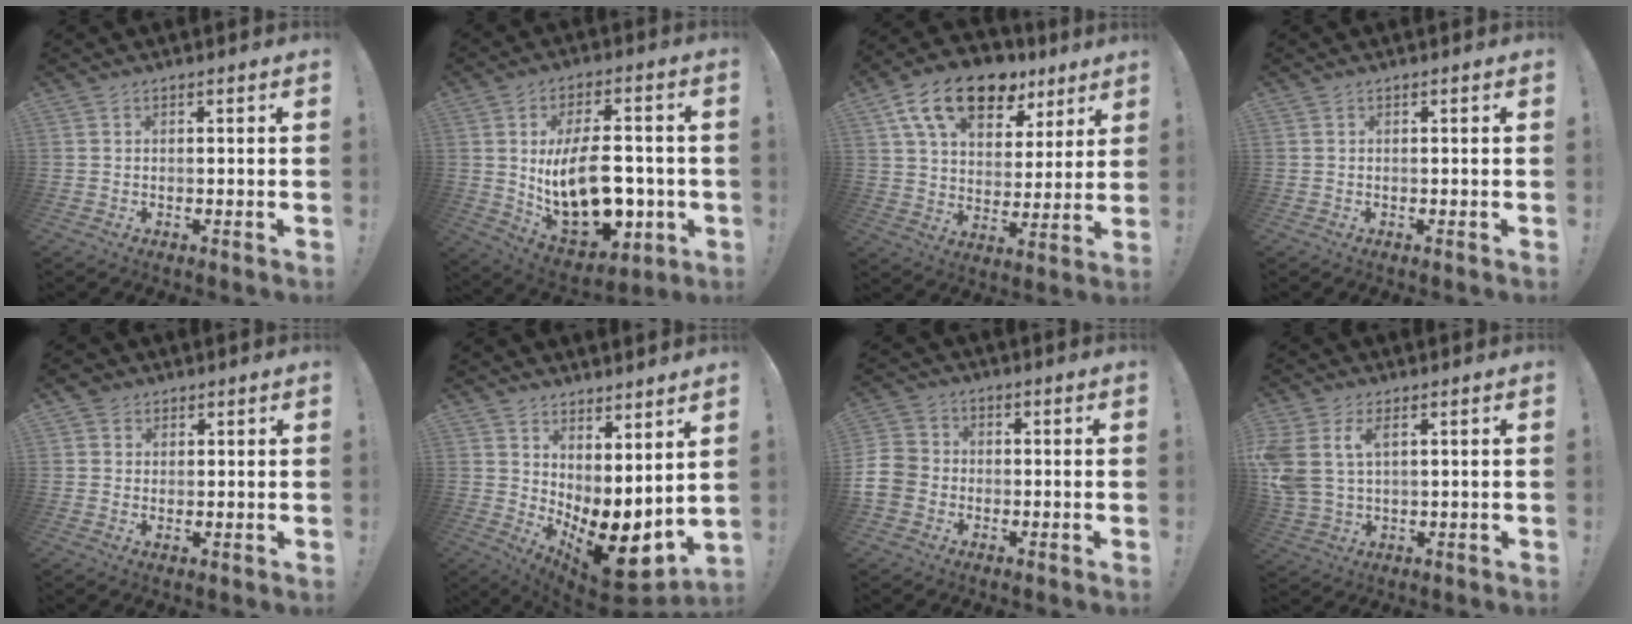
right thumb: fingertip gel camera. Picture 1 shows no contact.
{"total": 21.0, "force": [-1.4, 12.0, 17.2], "torque": [-0.291, -0.005, -0.014]}
{"total": 17.7, "force": [10.6, 9.9, 10.1], "torque": [-0.167, -0.055, 0.188]}
{"total": 0.0}
{"total": 3.2, "force": [1.7, 2.6, 0.7], "torque": [-0.007, -0.006, 0.032]}
{"total": 11.5, "force": [-2.6, 5.2, 9.9], "torque": [-0.114, -0.007, -0.025]}
{"total": 8.0, "force": [-2.0, 7.0, 3.4], "torque": [-0.082, 0.026, -0.033]}
{"total": 8.0, "force": [3.4, 4.8, 5.4], "torque": [-0.126, -0.007, 0.065]}